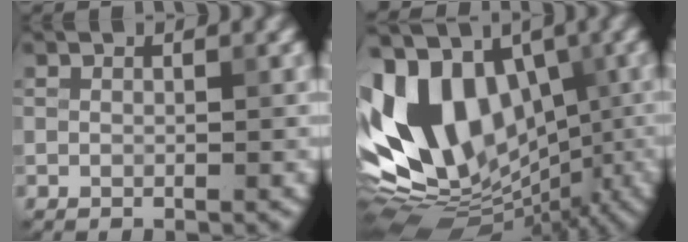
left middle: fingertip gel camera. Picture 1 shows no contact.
{"total": 14.7, "force": [0.3, 10.4, 10.4], "torque": [-0.195, 0.018, -0.012]}